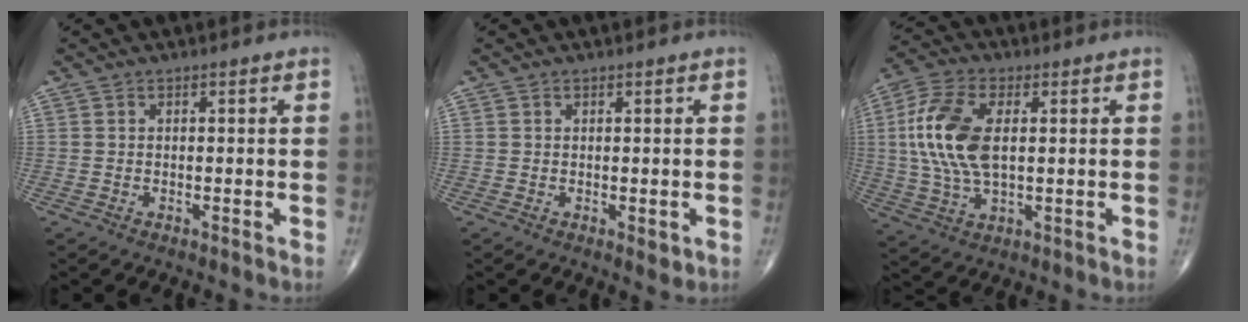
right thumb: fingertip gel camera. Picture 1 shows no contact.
{"total": 1.4, "force": [0.0, 0.8, 1.1], "torque": [-0.013, -0.004, 0.002]}
{"total": 14.2, "force": [1.9, 7.3, 12.0], "torque": [-0.260, 0.005, 0.037]}